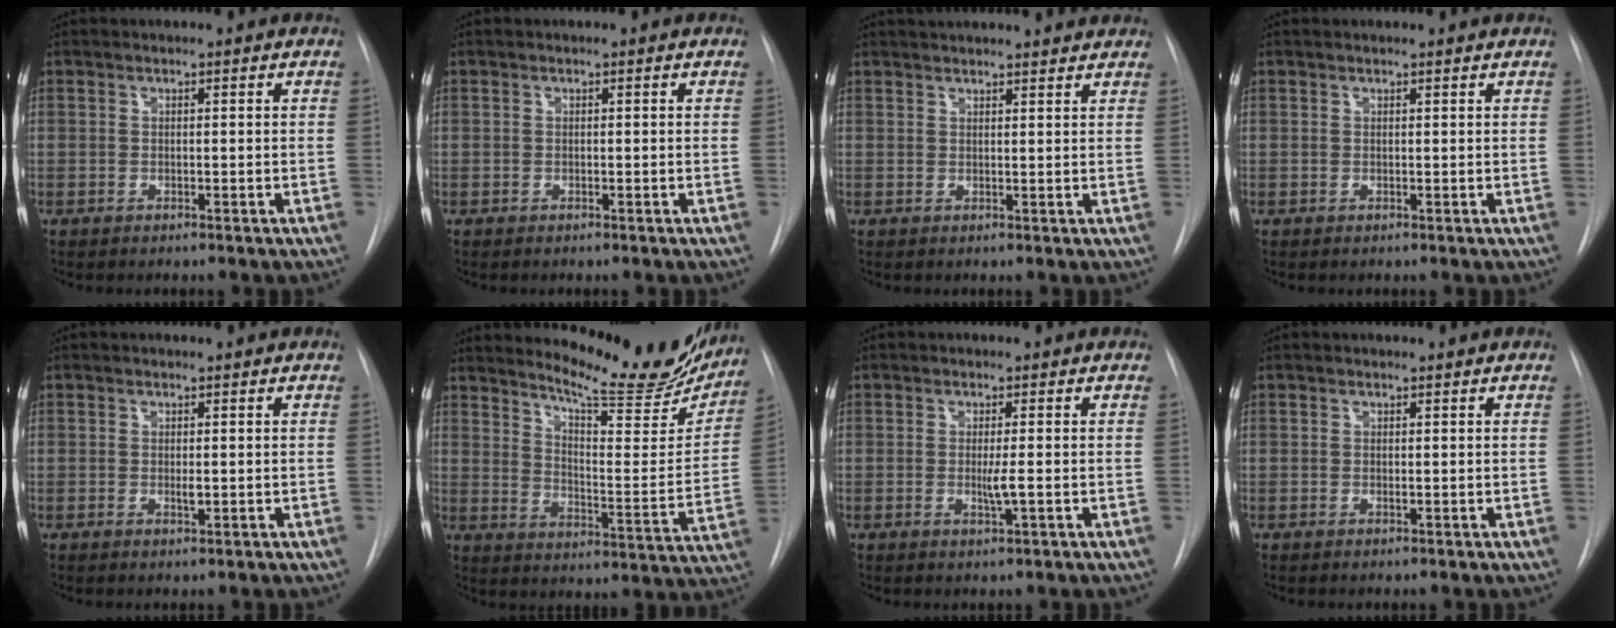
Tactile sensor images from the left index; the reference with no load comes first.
{"total": 0.0}
{"total": 11.0, "force": [10.5, 1.1, 3.3], "torque": [-0.045, 0.026, 0.131]}
{"total": 1.9, "force": [1.8, -0.1, 0.3], "torque": [-0.007, 0.010, 0.022]}
{"total": 0.8, "force": [0.1, 0.2, 0.8], "torque": [-0.015, -0.003, 0.004]}
{"total": 20.0, "force": [18.2, 2.9, 7.7], "torque": [-0.107, -0.067, 0.238]}
{"total": 2.0, "force": [-0.2, -0.3, 1.9], "torque": [-0.038, -0.006, -0.004]}
{"total": 0.5, "force": [0.4, 0.0, 0.3], "torque": [-0.006, 0.001, 0.009]}